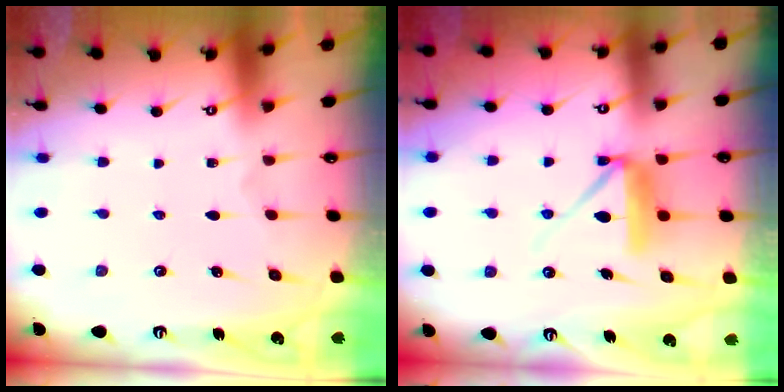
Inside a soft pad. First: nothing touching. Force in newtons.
{"total": 10.1, "press": 10.1, "slide": 0.7}